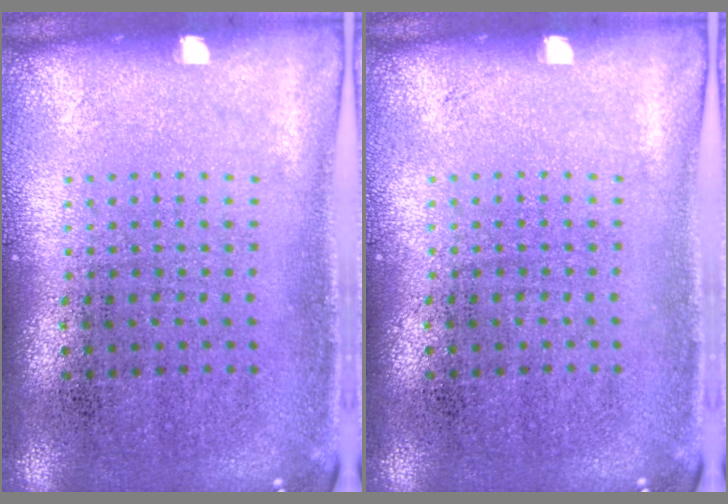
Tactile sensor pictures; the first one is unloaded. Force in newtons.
{"total": 0.0}